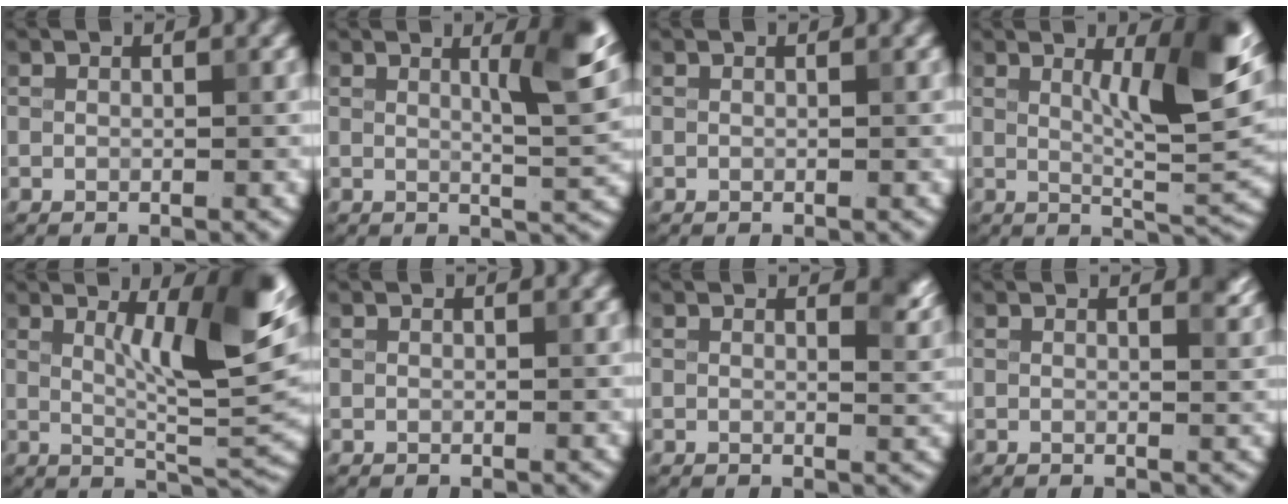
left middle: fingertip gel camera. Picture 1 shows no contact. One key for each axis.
{"total": 5.3, "fx": 2.1, "fy": 0.9, "fz": 4.8, "tx": -0.063, "ty": -0.002, "tz": 0.034}
{"total": 0.0}
{"total": 8.4, "fx": 2.8, "fy": 1.6, "fz": 7.8, "tx": -0.106, "ty": -0.005, "tz": 0.050}
{"total": 9.5, "fx": 3.2, "fy": 1.8, "fz": 8.7, "tx": -0.125, "ty": -0.005, "tz": 0.057}
{"total": 0.0}
{"total": 2.0, "fx": 1.4, "fy": 0.7, "fz": 1.3, "tx": -0.014, "ty": -0.010, "tz": 0.021}
{"total": 1.3, "fx": 1.1, "fy": 0.3, "fz": 0.7, "tx": -0.004, "ty": -0.002, "tz": 0.016}